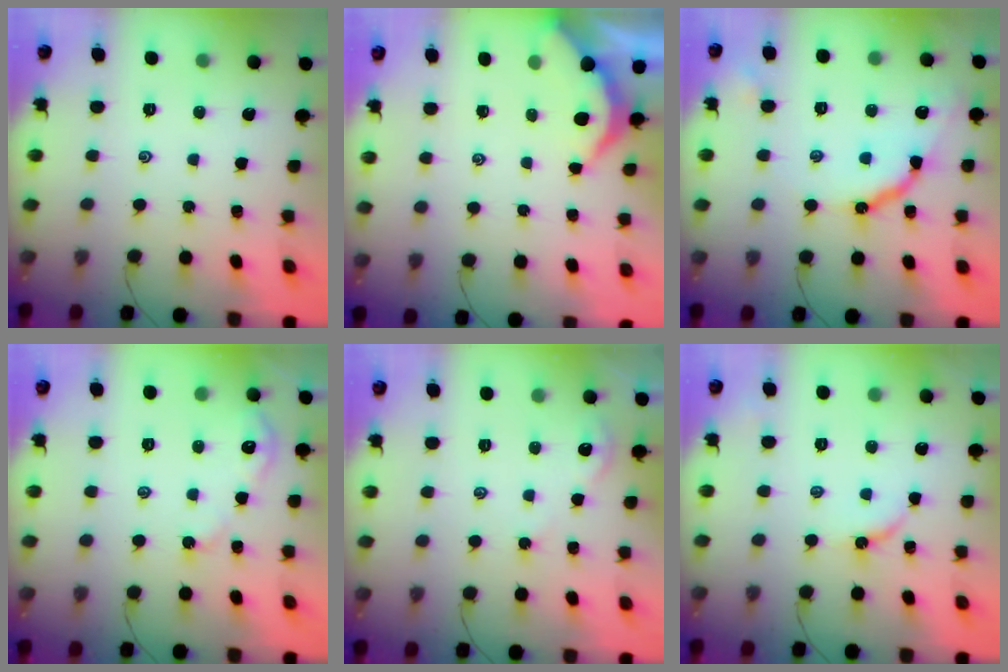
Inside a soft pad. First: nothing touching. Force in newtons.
{"total": 2.2, "press": 2.2, "slide": 0.4}
{"total": 10.8, "press": 10.7, "slide": 1.2}
{"total": 3.5, "press": 3.5, "slide": 0.2}
{"total": 1.6, "press": 1.5, "slide": 0.3}
{"total": 4.2, "press": 4.1, "slide": 0.6}